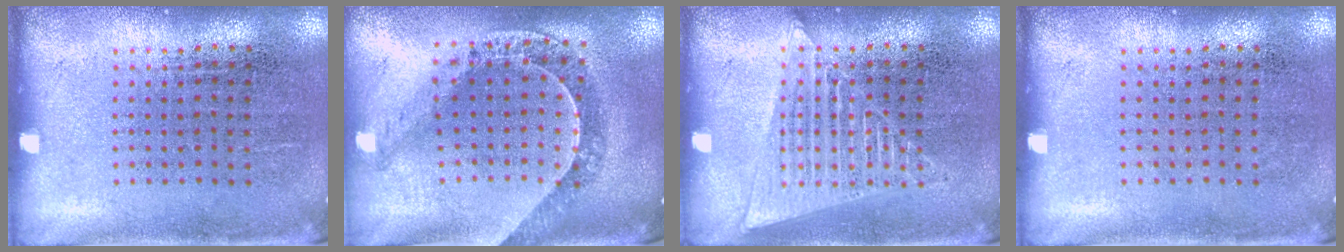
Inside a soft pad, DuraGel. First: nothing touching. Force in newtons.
{"total": 1.1, "press": 1.0, "slide": 0.2}
{"total": 2.4, "press": 2.4, "slide": 0.3}
{"total": 0.0}